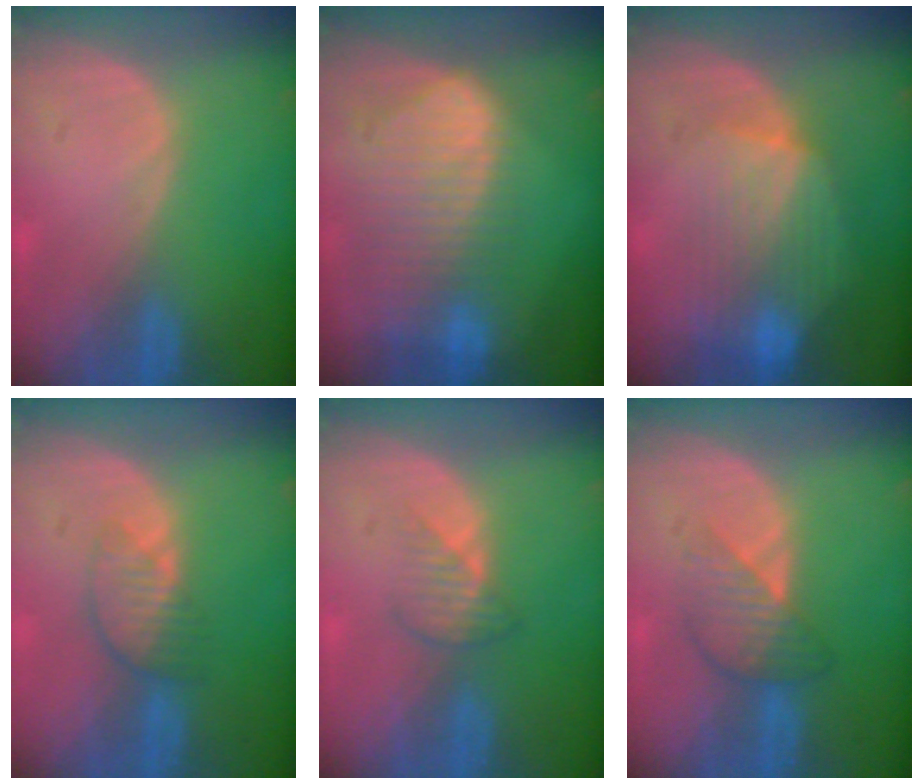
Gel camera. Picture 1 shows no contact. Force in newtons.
{"total": 10.6, "press": 9.1, "slide": 5.4}
{"total": 8.9, "press": 8.0, "slide": 3.9}
{"total": 3.8, "press": 3.5, "slide": 1.6}
{"total": 2.6, "press": 2.6, "slide": 0.4}
{"total": 4.3, "press": 4.3, "slide": 0.2}